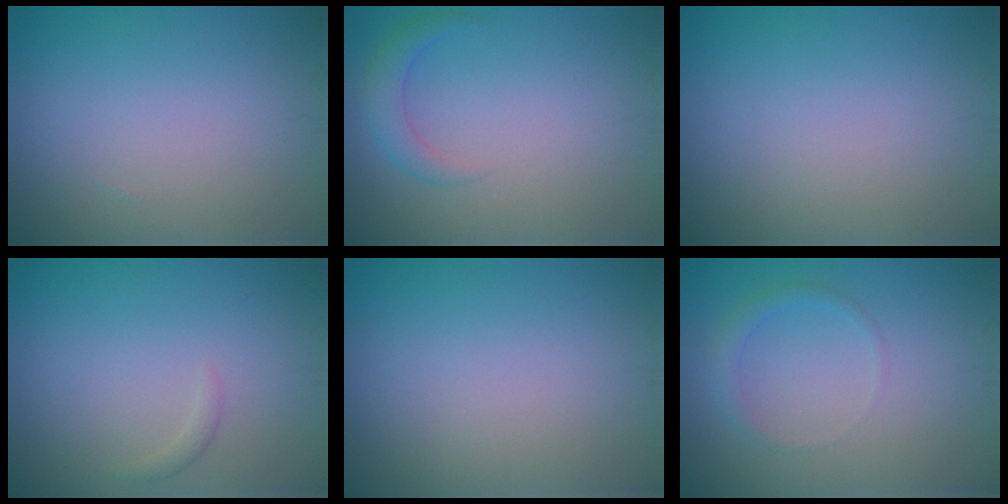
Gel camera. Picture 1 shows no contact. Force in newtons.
{"total": 2.0, "press": 2.0, "slide": 0.2}
{"total": 0.0}
{"total": 0.7, "press": 0.7, "slide": 0.1}
{"total": 0.0}
{"total": 1.4, "press": 1.4, "slide": 0.1}